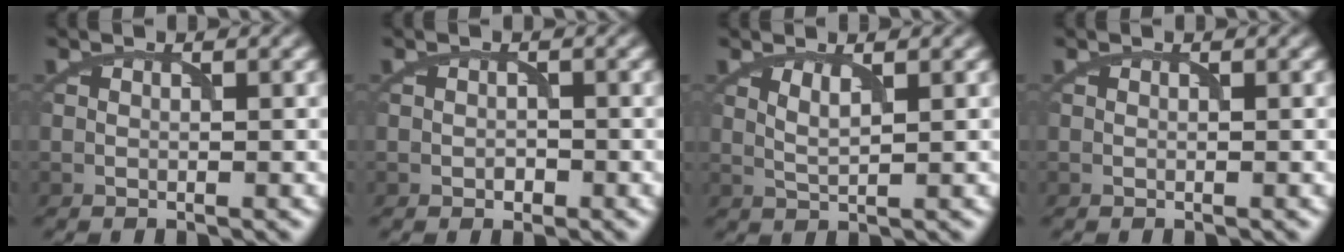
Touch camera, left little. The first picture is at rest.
{"total": 1.0, "force": [-0.4, 0.7, 0.5], "torque": [-0.007, -0.002, -0.009]}
{"total": 1.4, "force": [0.7, 0.3, 1.2], "torque": [-0.028, -0.003, 0.016]}
{"total": 0.0}